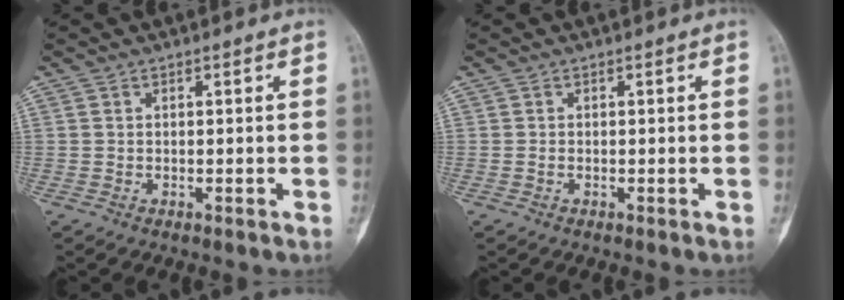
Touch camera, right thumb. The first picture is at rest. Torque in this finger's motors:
{"motor_torque": [-0.24, -0.13, 0.16, 0.04, -0.08]}